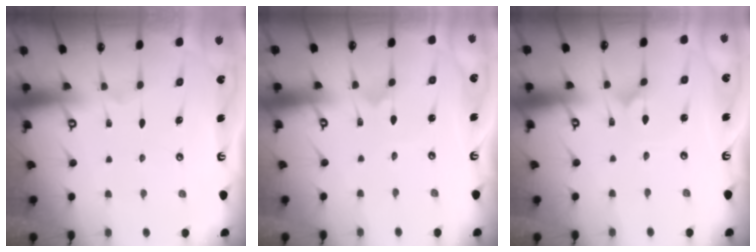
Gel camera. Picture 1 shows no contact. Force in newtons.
{"total": 0.6, "press": 0.6, "slide": 0.0}
{"total": 2.3, "press": 2.3, "slide": 0.2}